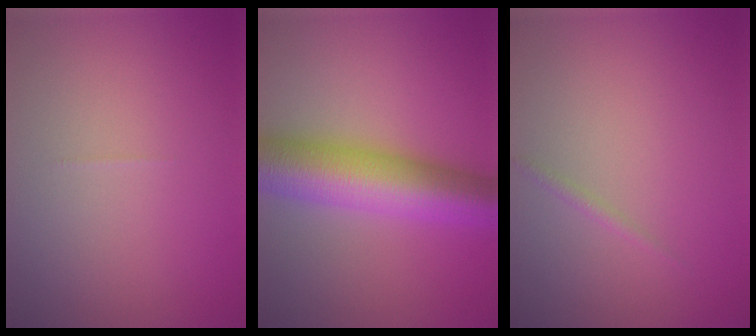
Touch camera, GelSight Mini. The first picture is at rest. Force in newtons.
{"total": 9.6, "press": 9.6, "slide": 0.2}
{"total": 0.7, "press": 0.7, "slide": 0.0}